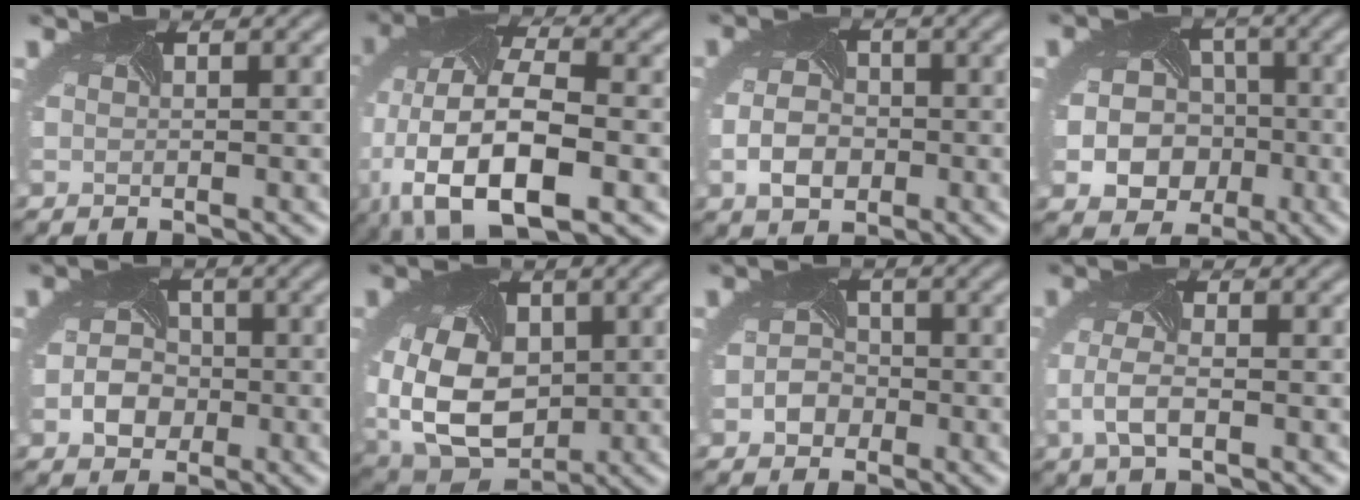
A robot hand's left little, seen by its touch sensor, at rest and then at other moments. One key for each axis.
{"total": 12.4, "fx": -4.5, "fy": 6.3, "fz": 9.8, "tx": -0.209, "ty": -0.026, "tz": -0.060}
{"total": 3.8, "fx": -1.4, "fy": 2.6, "fz": 2.3, "tx": -0.055, "ty": -0.005, "tz": -0.020}
{"total": 8.7, "fx": -2.7, "fy": 7.4, "fz": 3.8, "tx": -0.059, "ty": -0.029, "tz": -0.045}
{"total": 3.1, "fx": -1.6, "fy": 2.4, "fz": 1.2, "tx": -0.021, "ty": -0.003, "tz": -0.024}
{"total": 11.8, "fx": -1.4, "fy": 8.5, "fz": 8.0, "tx": -0.185, "ty": -0.029, "tz": 0.001}
{"total": 2.3, "fx": -1.5, "fy": 1.7, "fz": 0.5, "tx": -0.015, "ty": -0.003, "tz": -0.025}
{"total": 2.6, "fx": -1.2, "fy": 0.9, "fz": 2.1, "tx": -0.066, "ty": -0.004, "tz": -0.018}